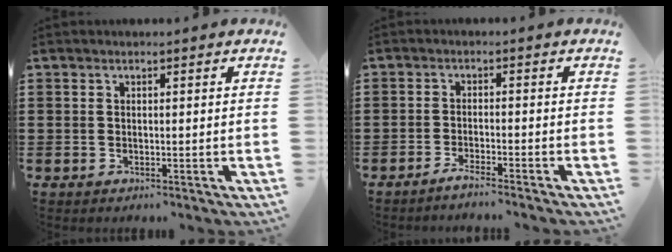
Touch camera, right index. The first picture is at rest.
{"total": 2.2, "force": [-2.0, -0.6, 0.6], "torque": [-0.009, -0.001, -0.039]}